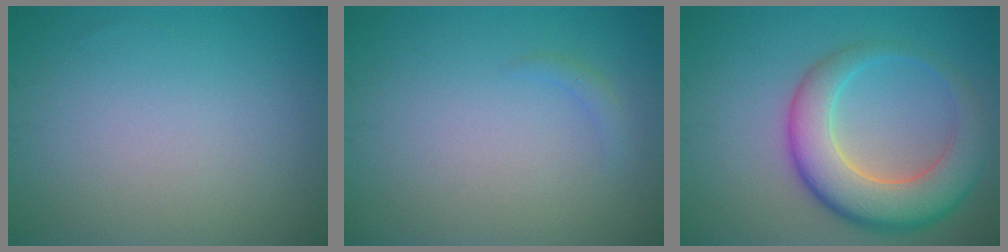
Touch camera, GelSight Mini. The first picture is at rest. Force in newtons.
{"total": 0.8, "press": 0.8, "slide": 0.1}
{"total": 7.8, "press": 7.8, "slide": 0.3}